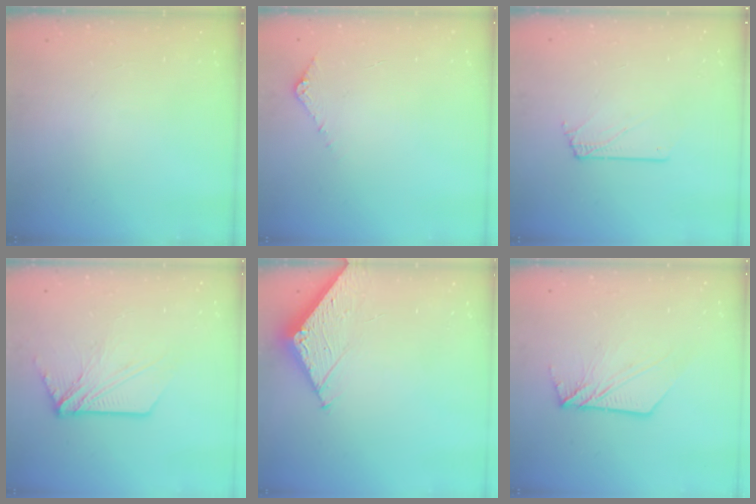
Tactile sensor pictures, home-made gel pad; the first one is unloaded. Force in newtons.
{"total": 5.5, "press": 5.5, "slide": 0.7}
{"total": 1.4, "press": 1.4, "slide": 0.2}
{"total": 10.5, "press": 10.4, "slide": 1.2}
{"total": 4.3, "press": 4.2, "slide": 0.5}
{"total": 8.0, "press": 8.0, "slide": 0.2}